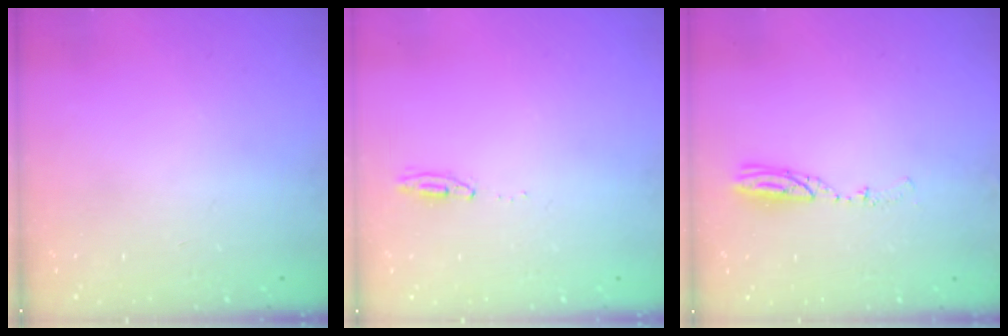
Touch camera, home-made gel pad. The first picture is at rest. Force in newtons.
{"total": 4.1, "press": 3.1, "slide": 2.6}
{"total": 4.5, "press": 4.3, "slide": 1.0}